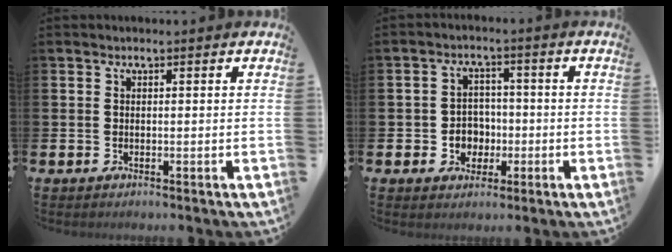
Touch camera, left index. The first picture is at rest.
{"total": 3.8, "force": [-0.8, 3.6, 1.0], "torque": [-0.019, 0.000, -0.024]}